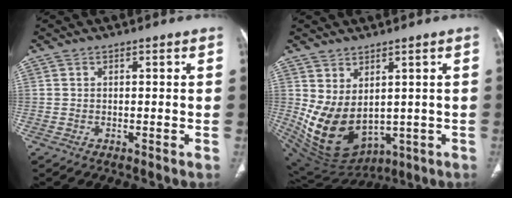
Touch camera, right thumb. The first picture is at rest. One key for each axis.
{"total": 12.4, "fx": 0.8, "fy": 8.1, "fz": 9.3, "tx": -0.151, "ty": -0.021, "tz": 0.056}